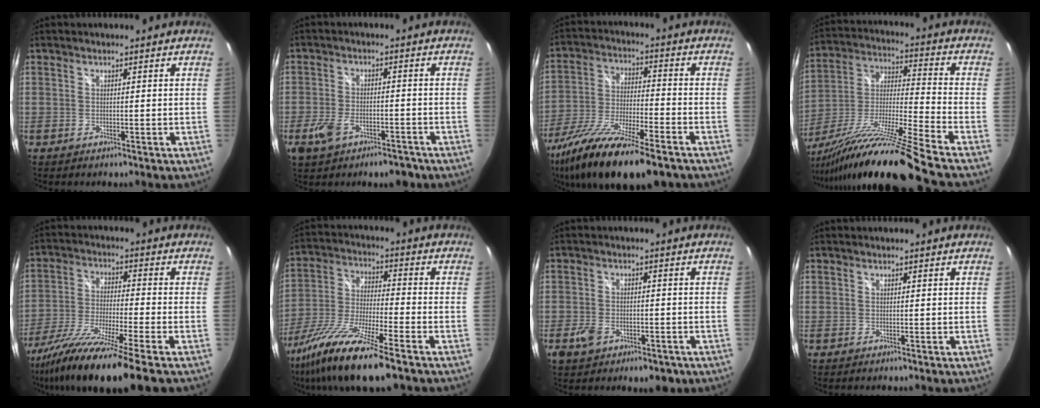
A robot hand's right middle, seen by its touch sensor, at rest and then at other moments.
{"total": 8.5, "force": [-5.1, 4.5, 5.1], "torque": [-0.118, -0.008, -0.084]}
{"total": 20.6, "force": [-14.6, 4.6, 13.7], "torque": [-0.270, -0.057, -0.260]}
{"total": 23.2, "force": [-18.2, -2.5, 14.2], "torque": [-0.233, -0.055, -0.320]}
{"total": 17.2, "force": [-13.2, -0.7, 11.1], "torque": [-0.222, -0.053, -0.235]}
{"total": 17.4, "force": [-12.1, 1.8, 12.5], "torque": [-0.260, -0.046, -0.225]}
{"total": 6.9, "force": [-3.6, 4.3, 4.1], "torque": [-0.093, -0.006, -0.055]}
{"total": 0.0}